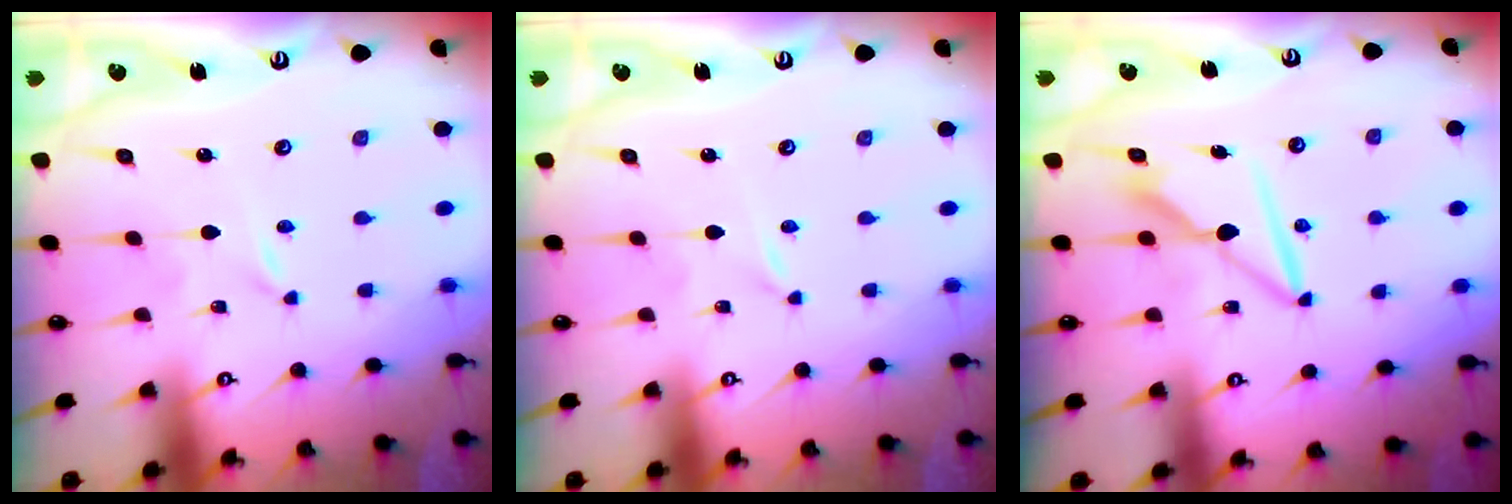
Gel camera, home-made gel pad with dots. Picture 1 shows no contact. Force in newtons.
{"total": 0.0}
{"total": 7.9, "press": 7.9, "slide": 0.2}